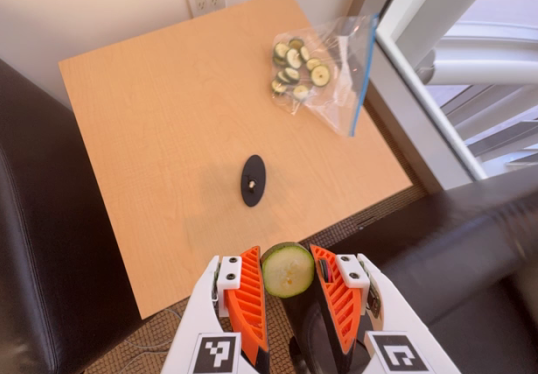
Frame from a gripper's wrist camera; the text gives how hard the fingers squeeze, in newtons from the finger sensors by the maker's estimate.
{"total": 8.7, "left": 8.7, "right": 8.8}